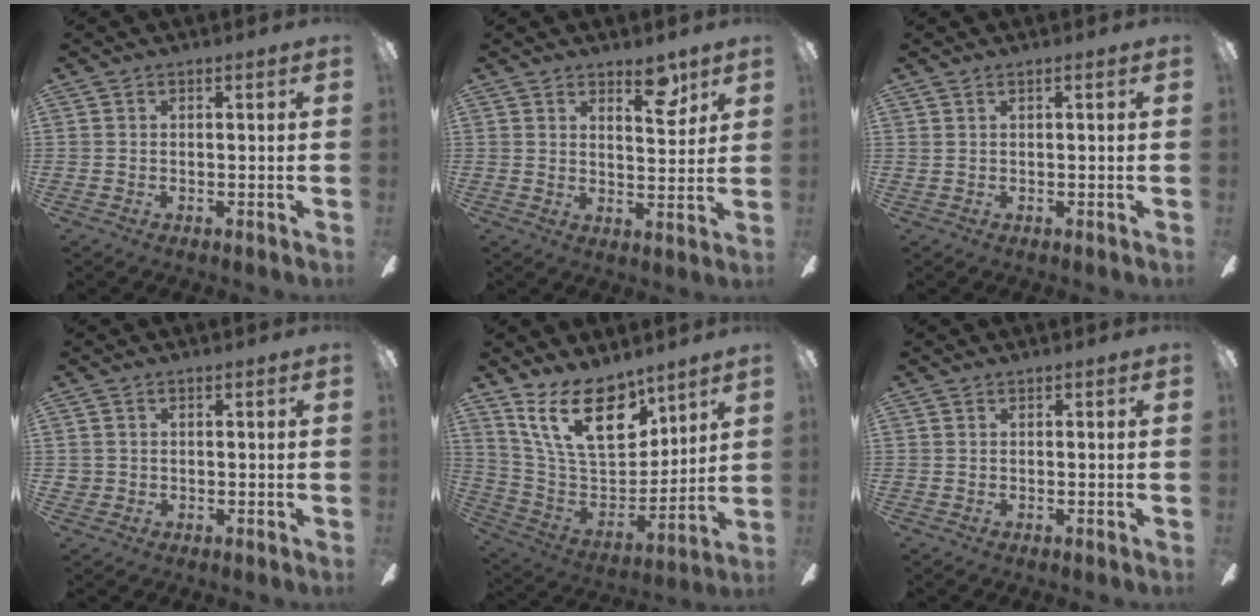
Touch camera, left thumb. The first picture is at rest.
{"total": 7.2, "force": [5.0, 3.0, 4.2], "torque": [-0.039, -0.025, 0.080]}
{"total": 0.9, "force": [0.2, 0.1, 0.8], "torque": [-0.015, 0.000, 0.004]}
{"total": 1.3, "force": [-0.1, 1.3, 0.0], "torque": [0.000, 0.005, -0.003]}
{"total": 20.3, "force": [13.0, 10.2, 11.8], "torque": [-0.233, -0.074, 0.231]}
{"total": 0.0}